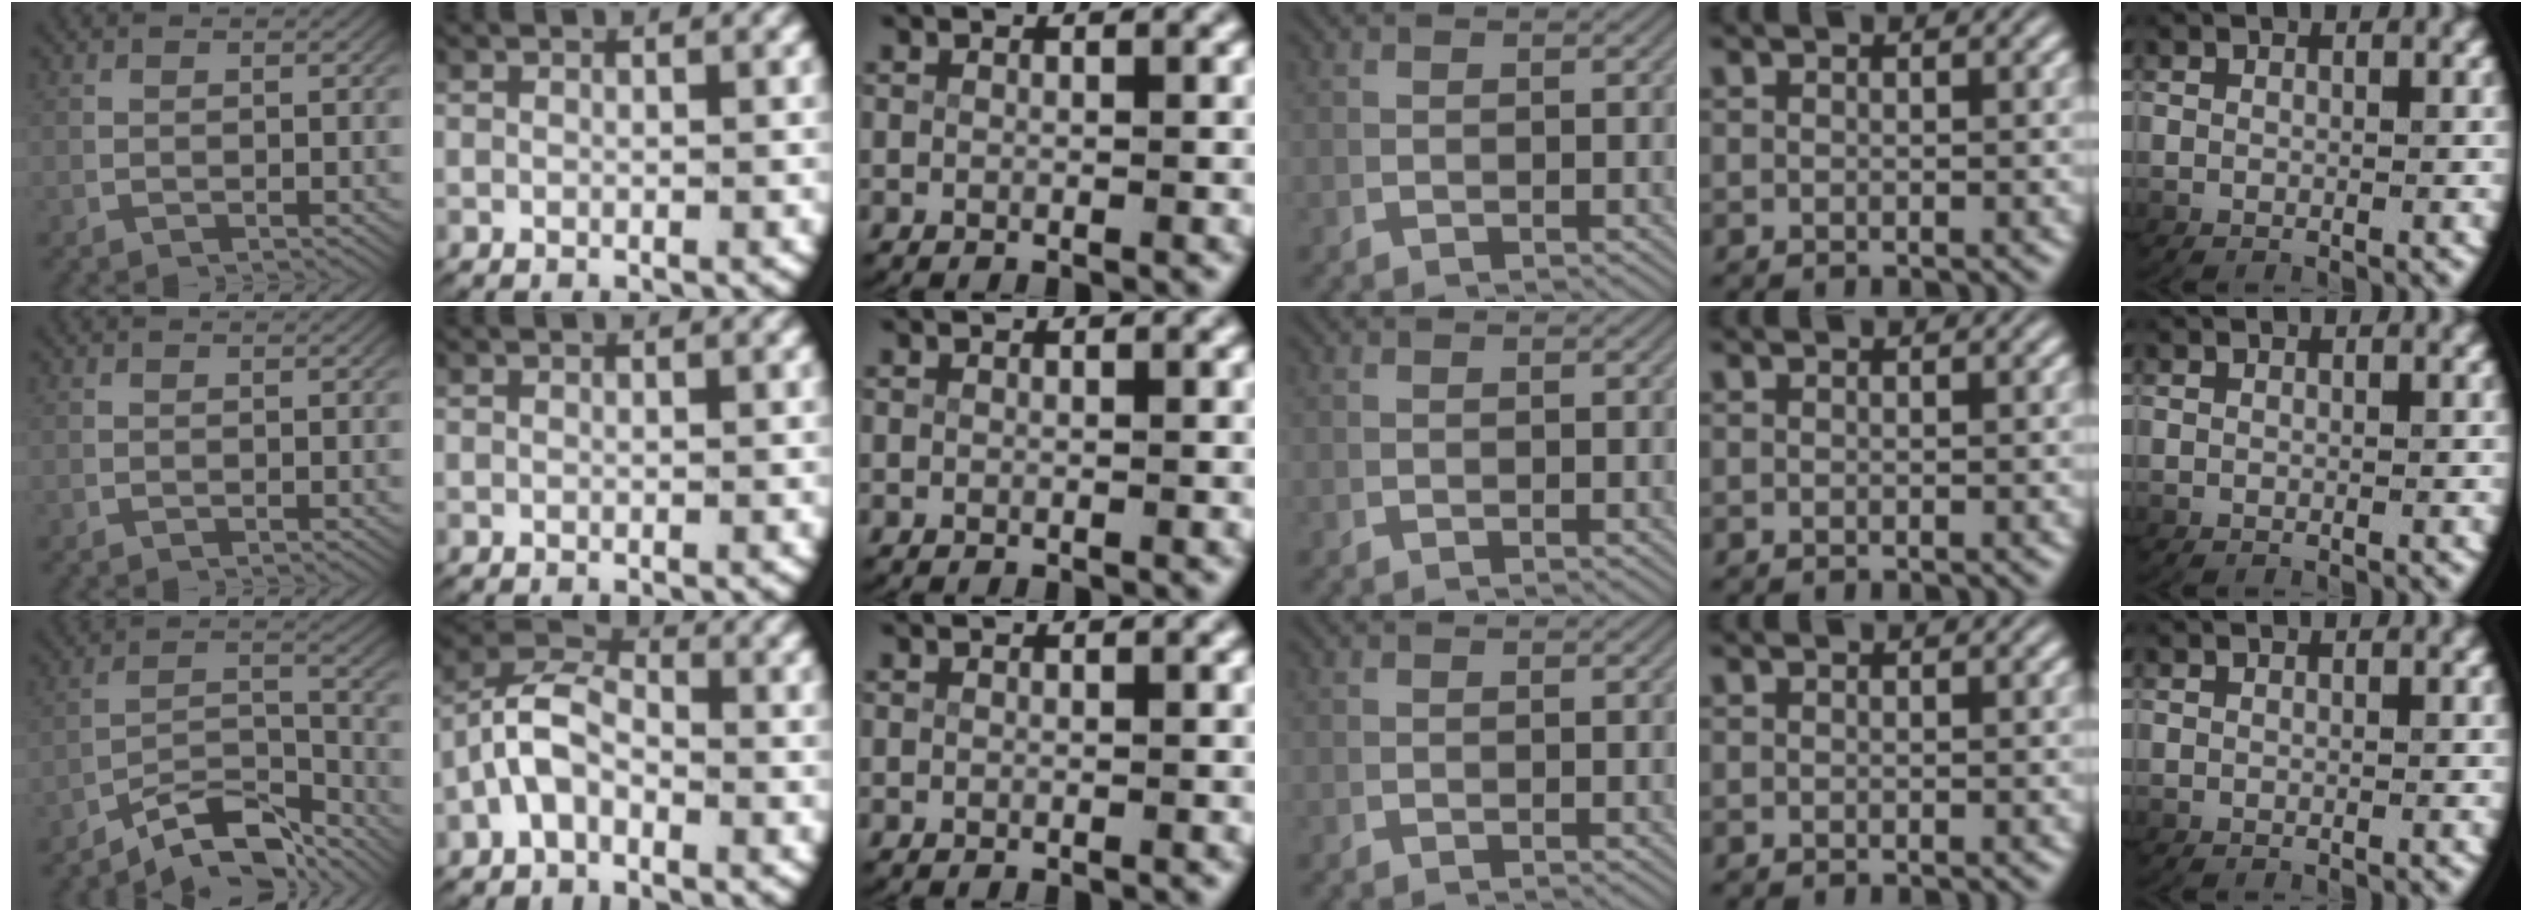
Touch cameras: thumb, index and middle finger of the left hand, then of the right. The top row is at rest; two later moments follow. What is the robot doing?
{"motion": "lift_and_place", "object": "key"}